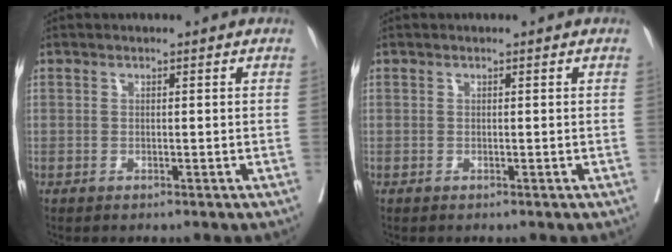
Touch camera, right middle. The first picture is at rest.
{"total": 0.0}